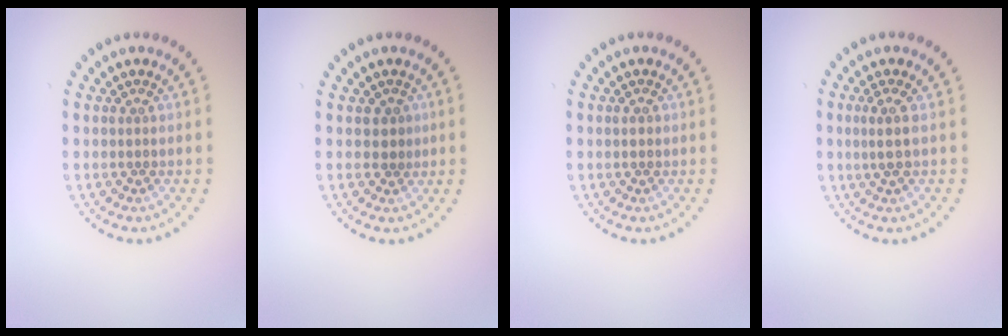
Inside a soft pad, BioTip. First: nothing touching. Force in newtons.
{"total": 1.3, "press": 1.1, "slide": 0.6}
{"total": 0.8, "press": 0.8, "slide": 0.1}
{"total": 1.7, "press": 1.3, "slide": 1.1}